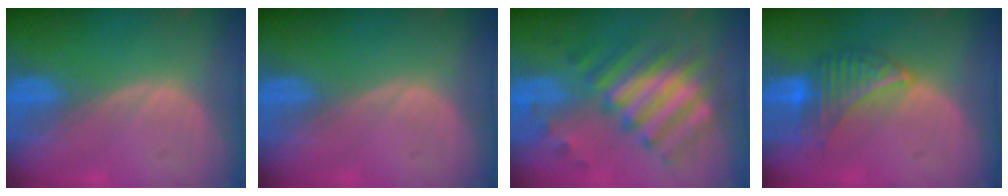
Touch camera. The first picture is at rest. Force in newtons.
{"total": 0.0}
{"total": 9.3, "press": 9.2, "slide": 1.5}
{"total": 7.1, "press": 6.7, "slide": 2.2}